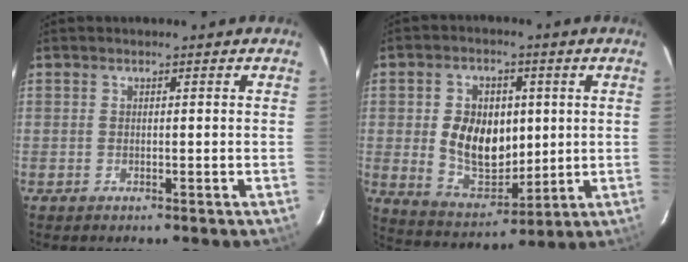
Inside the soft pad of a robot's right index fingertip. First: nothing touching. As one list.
[{"total": 12.7, "force": [0.9, 8.7, 9.1], "torque": [-0.178, 0.004, 0.034]}]